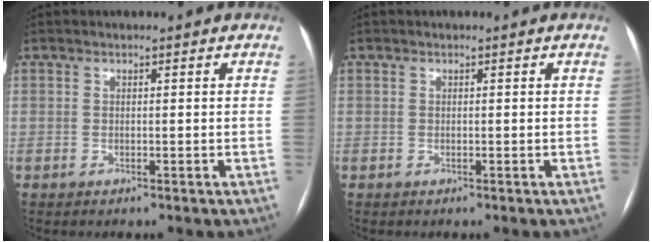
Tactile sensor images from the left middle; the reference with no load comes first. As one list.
[{"total": 0.0}]